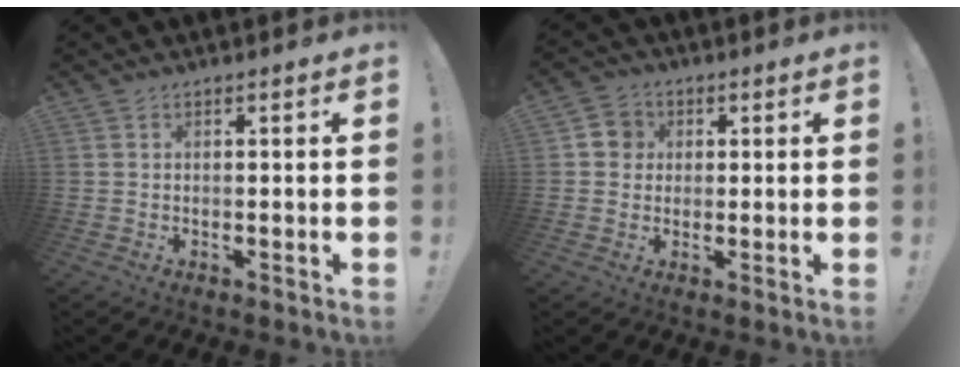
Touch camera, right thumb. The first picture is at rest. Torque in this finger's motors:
{"motor_torque": [0.51, 0.71, 0.17, -0.22, -0.02]}